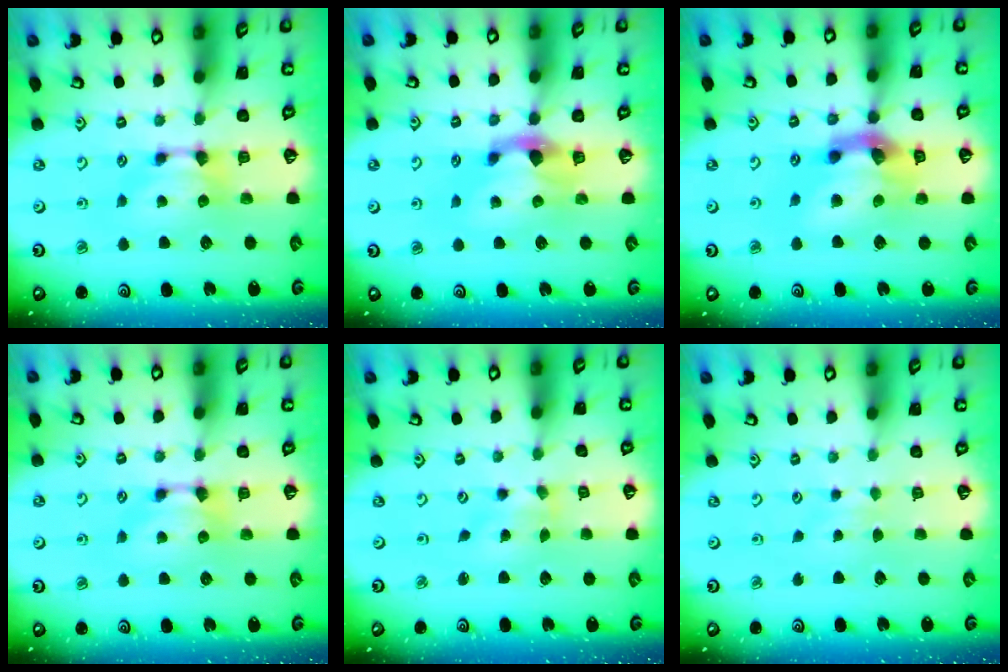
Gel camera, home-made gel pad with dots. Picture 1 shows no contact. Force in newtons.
{"total": 1.9, "press": 1.3, "slide": 1.4}
{"total": 6.3, "press": 5.9, "slide": 2.2}
{"total": 0.0}
{"total": 1.7, "press": 1.3, "slide": 1.1}
{"total": 2.3, "press": 2.3, "slide": 0.3}